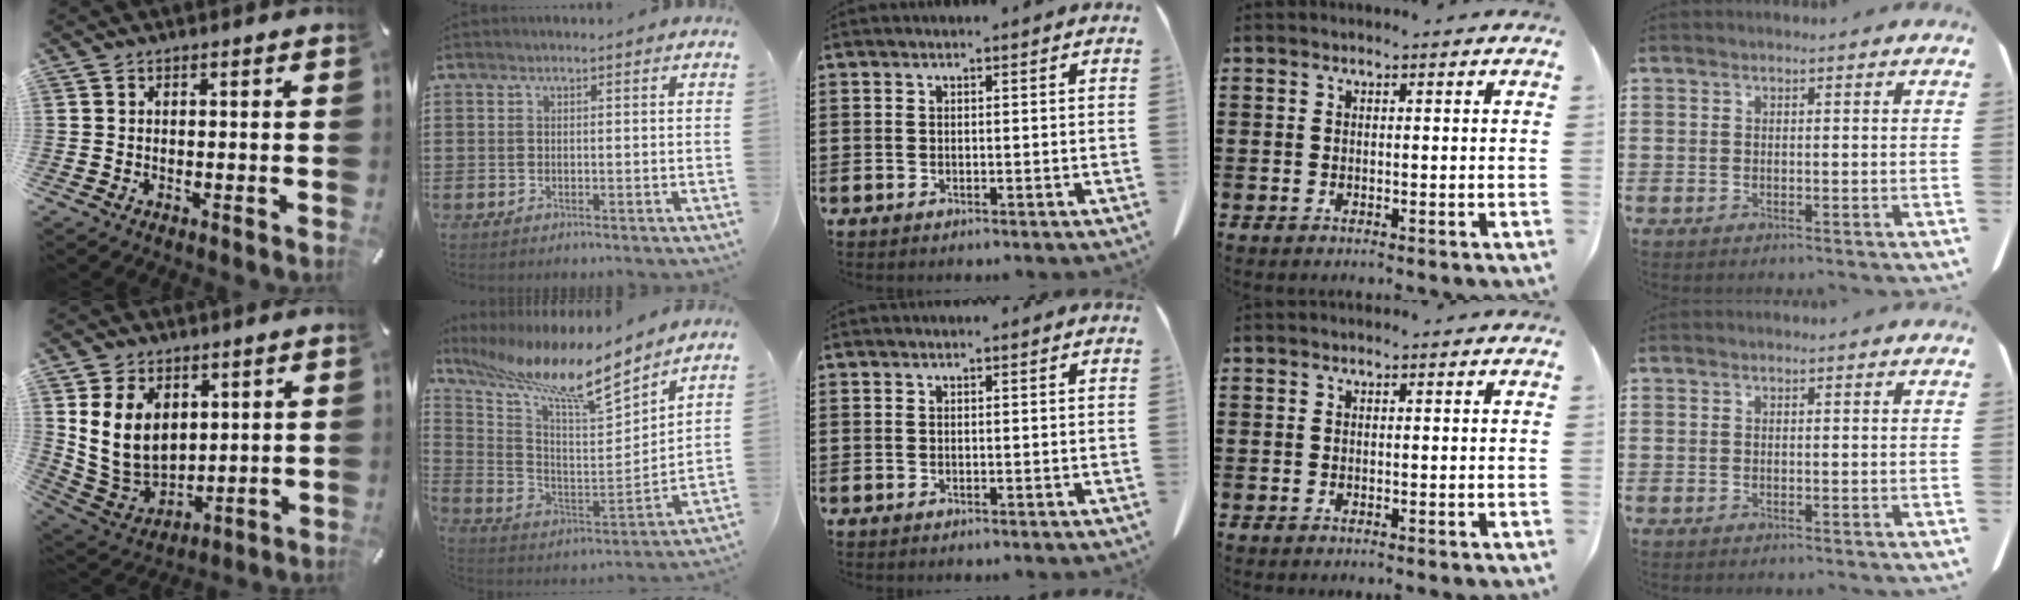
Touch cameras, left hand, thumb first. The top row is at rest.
{"thumb": {"total": 12.0, "force": [3.8, 9.7, 5.9], "torque": [-0.128, -0.021, 0.074]}, "index": {"total": 12.6, "force": [10.1, 2.0, 7.4], "torque": [-0.167, -0.066, 0.163]}}